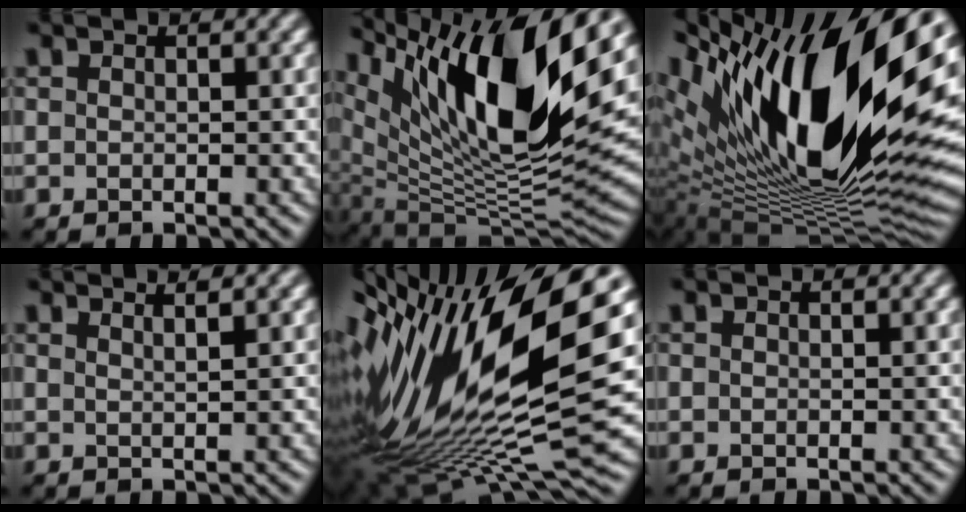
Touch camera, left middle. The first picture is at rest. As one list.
[{"total": 15.7, "force": [8.2, 5.2, 12.4], "torque": [-0.229, 0.009, 0.143]}, {"total": 20.1, "force": [7.6, 8.3, 16.7], "torque": [-0.289, 0.030, 0.124]}, {"total": 2.6, "force": [1.9, 0.9, 1.5], "torque": [0.006, 0.008, 0.001]}, {"total": 18.0, "force": [3.5, 7.1, 16.2], "torque": [-0.313, -0.003, 0.049]}, {"total": 0.0}]